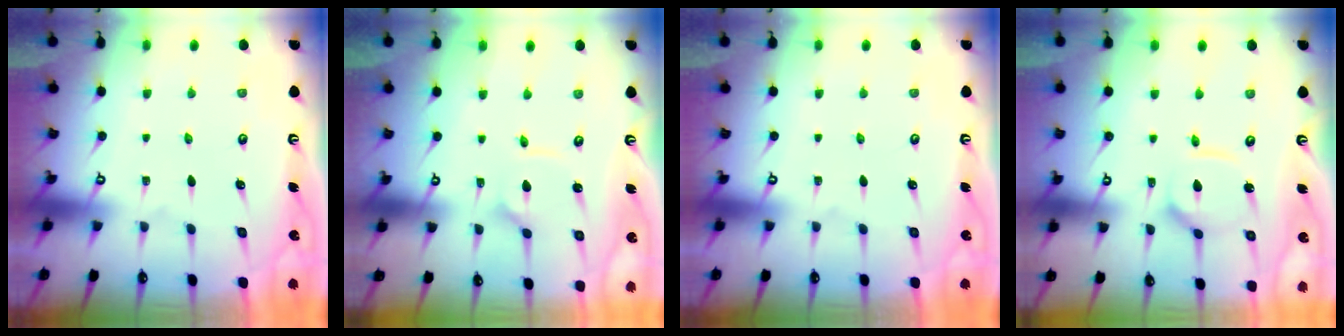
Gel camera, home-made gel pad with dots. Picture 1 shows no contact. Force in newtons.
{"total": 3.7, "press": 3.6, "slide": 0.5}
{"total": 0.0}
{"total": 9.5, "press": 9.5, "slide": 0.9}